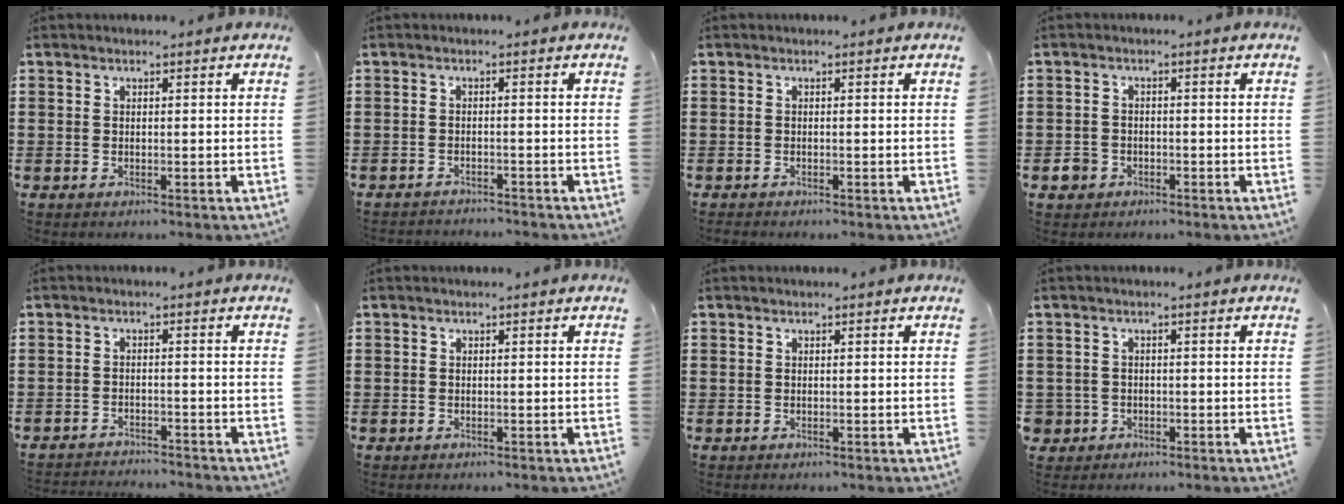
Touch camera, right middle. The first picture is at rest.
{"total": 1.5, "force": [-1.5, 0.2, -0.1], "torque": [-0.002, 0.001, -0.032]}
{"total": 0.6, "force": [-0.5, 0.2, -0.1], "torque": [0.001, -0.002, -0.011]}
{"total": 2.5, "force": [-1.5, 2.0, 0.4], "torque": [-0.019, -0.003, -0.033]}
{"total": 2.3, "force": [-2.3, 0.1, -0.2], "torque": [-0.004, -0.001, -0.049]}
{"total": 0.6, "force": [-0.3, 0.5, -0.2], "torque": [0.004, 0.004, -0.007]}
{"total": 0.0}
{"total": 1.8, "force": [-0.9, 1.6, 0.0], "torque": [-0.005, 0.000, -0.022]}